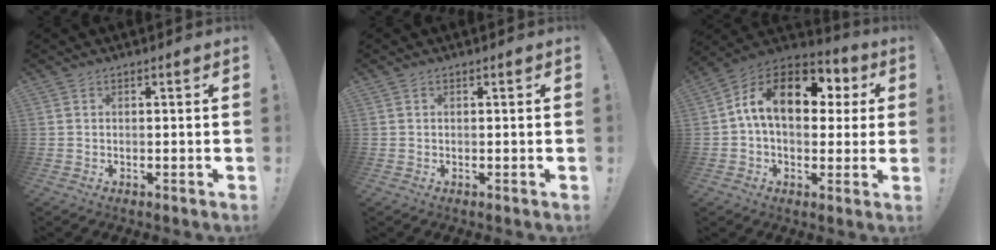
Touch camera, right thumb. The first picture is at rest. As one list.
[{"total": 0.0}, {"total": 17.3, "force": [4.0, 10.4, 13.2], "torque": [-0.216, 0.007, 0.067]}]